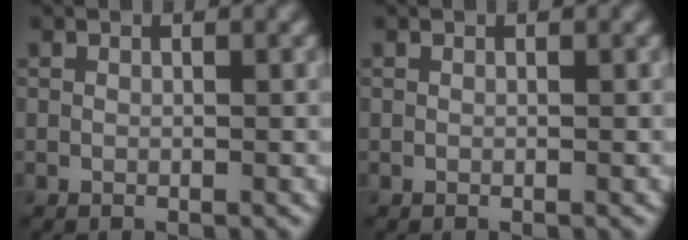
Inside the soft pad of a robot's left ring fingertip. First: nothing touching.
{"total": 0.0}